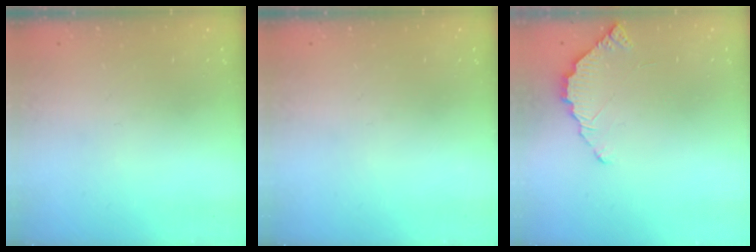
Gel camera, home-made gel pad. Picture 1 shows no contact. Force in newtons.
{"total": 0.0}
{"total": 2.8, "press": 2.8, "slide": 0.3}